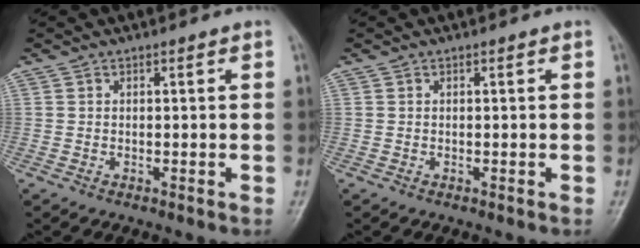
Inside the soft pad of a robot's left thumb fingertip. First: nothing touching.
{"total": 0.0}